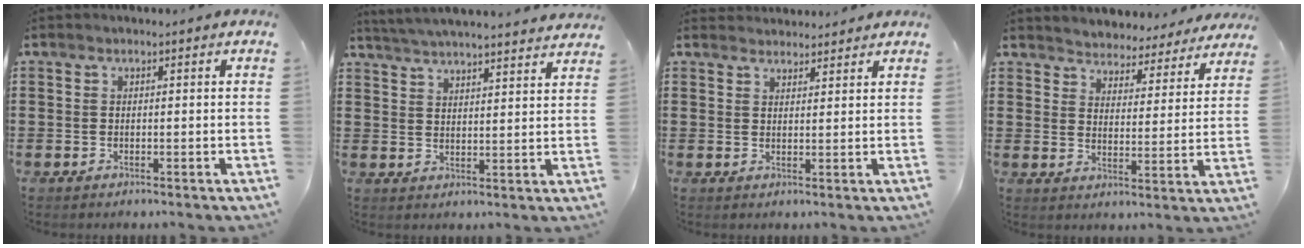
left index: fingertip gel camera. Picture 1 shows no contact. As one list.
[{"total": 4.4, "force": [4.3, -0.6, 0.6], "torque": [-0.028, -0.025, 0.075]}, {"total": 2.5, "force": [2.5, 0.4, -0.2], "torque": [-0.002, -0.005, 0.048]}, {"total": 4.0, "force": [4.0, 0.1, -0.8], "torque": [-0.012, -0.037, 0.065]}]